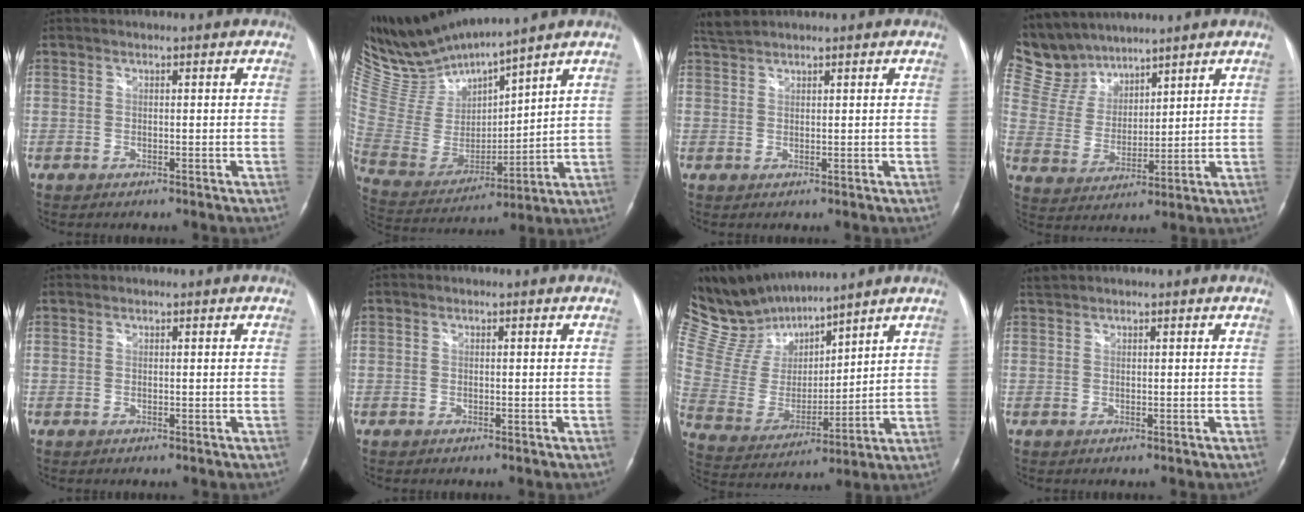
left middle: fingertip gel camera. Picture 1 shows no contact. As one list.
[{"total": 13.2, "force": [12.8, -0.4, 3.3], "torque": [-0.091, -0.007, 0.275]}, {"total": 2.0, "force": [2.0, 0.0, 0.3], "torque": [-0.012, 0.013, 0.045]}, {"total": 9.0, "force": [8.5, 3.0, 0.4], "torque": [-0.028, 0.016, 0.187]}, {"total": 0.0}, {"total": 0.0}, {"total": 14.1, "force": [13.2, 2.9, 3.8], "torque": [-0.097, 0.009, 0.274]}, {"total": 0.8, "force": [0.8, 0.0, 0.0], "torque": [-0.006, 0.012, 0.022]}]